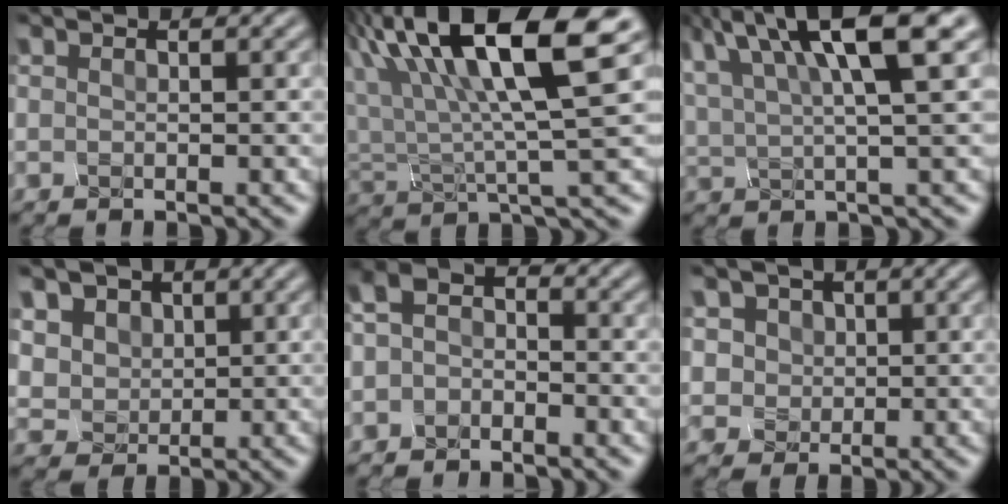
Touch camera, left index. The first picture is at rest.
{"total": 12.5, "force": [6.6, 2.8, 10.2], "torque": [-0.198, 0.020, 0.124]}
{"total": 9.7, "force": [5.8, 2.0, 7.5], "torque": [-0.127, 0.024, 0.108]}
{"total": 4.1, "force": [2.7, 2.9, 0.5], "torque": [-0.045, 0.000, 0.060]}
{"total": 2.2, "force": [-1.3, 1.5, 0.9], "torque": [-0.030, 0.005, -0.022]}
{"total": 3.8, "force": [2.3, 3.0, 0.2], "torque": [-0.017, 0.010, 0.040]}